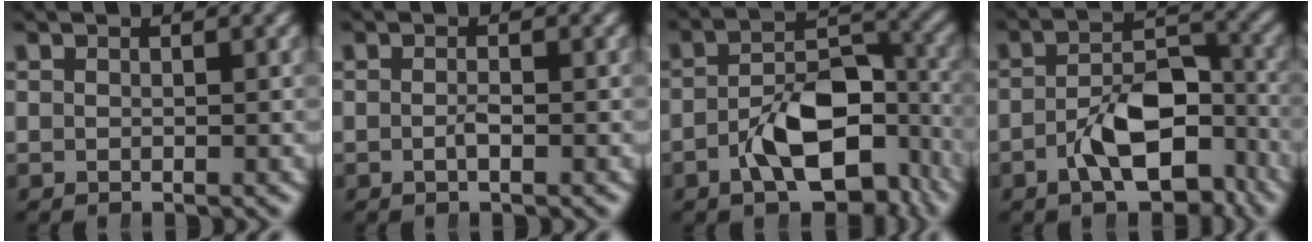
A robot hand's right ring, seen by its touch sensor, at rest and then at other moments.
{"total": 1.1, "force": [-0.6, 0.4, 0.8], "torque": [-0.017, -0.001, -0.015]}
{"total": 7.7, "force": [-3.6, 4.4, 5.2], "torque": [-0.089, -0.013, -0.051]}
{"total": 6.4, "force": [-3.1, 3.6, 4.4], "torque": [-0.075, -0.012, -0.046]}